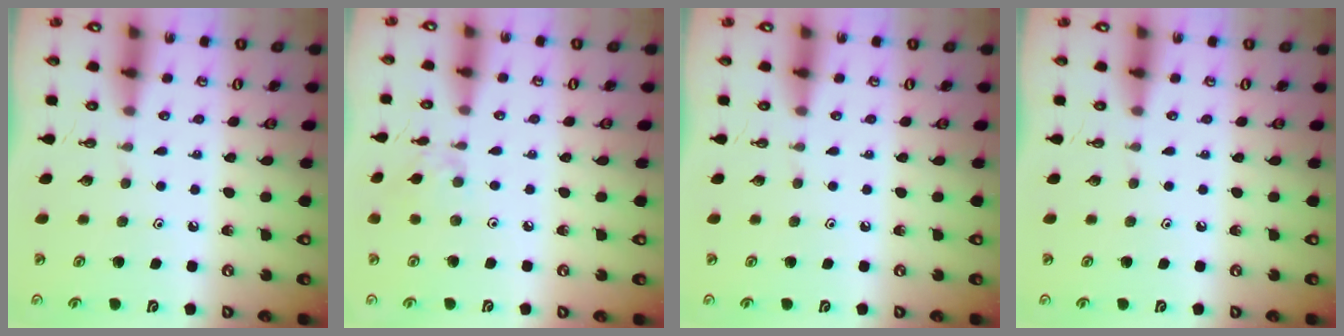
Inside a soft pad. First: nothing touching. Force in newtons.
{"total": 1.9, "press": 1.8, "slide": 0.5}
{"total": 0.0}
{"total": 0.0}